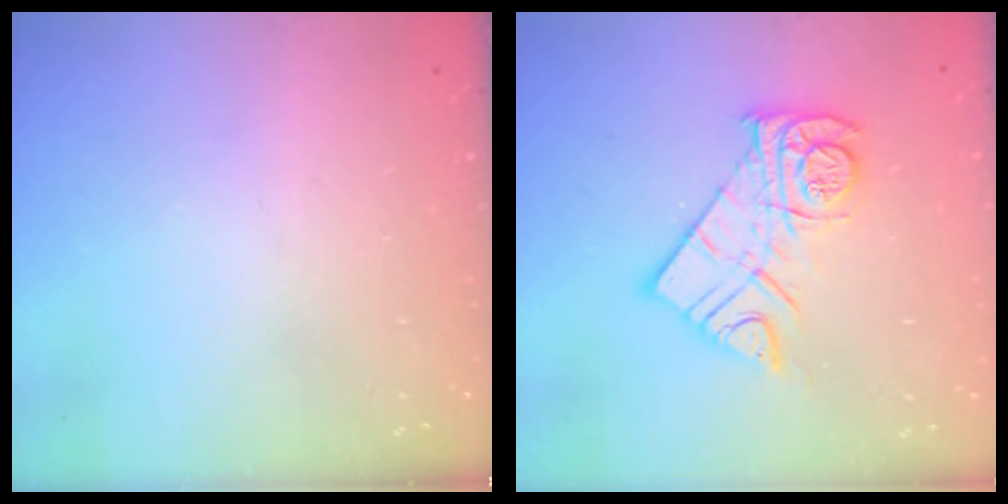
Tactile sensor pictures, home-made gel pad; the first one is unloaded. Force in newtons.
{"total": 13.9, "press": 13.8, "slide": 1.4}